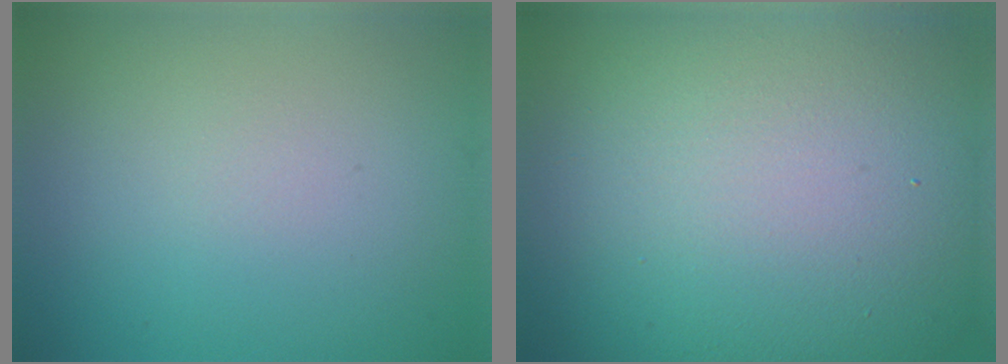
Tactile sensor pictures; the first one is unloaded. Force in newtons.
{"total": 20.5, "press": 20.5, "slide": 0.9}